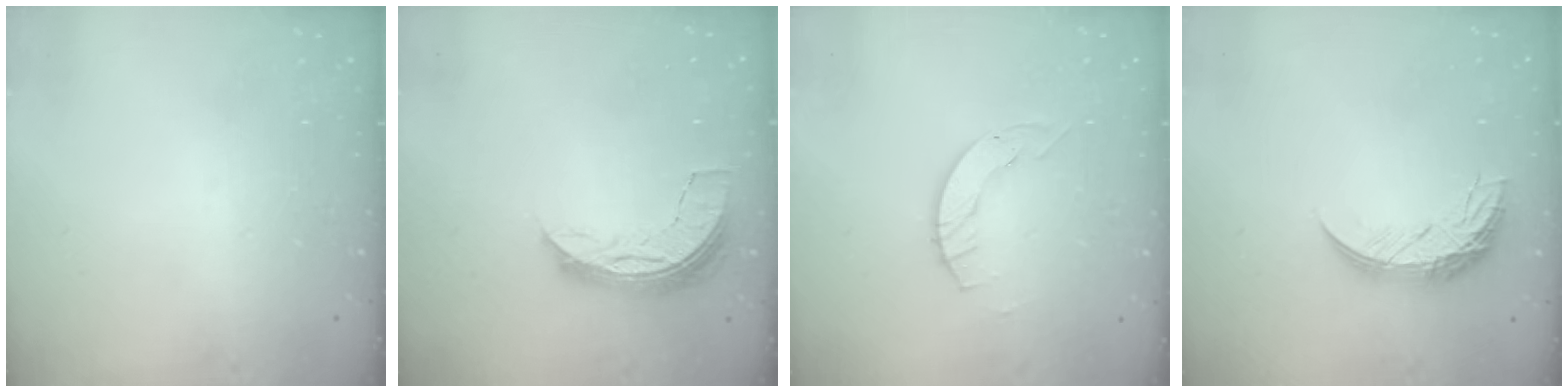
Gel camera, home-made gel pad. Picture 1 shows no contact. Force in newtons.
{"total": 6.9, "press": 6.9, "slide": 0.5}
{"total": 2.1, "press": 2.1, "slide": 0.3}
{"total": 9.3, "press": 9.3, "slide": 0.7}